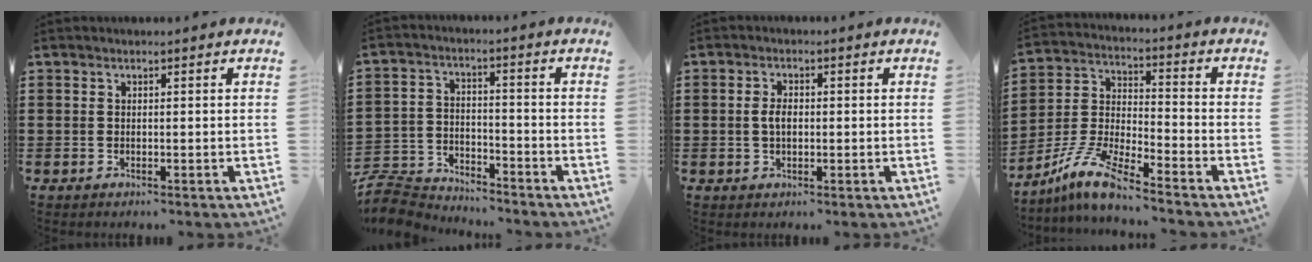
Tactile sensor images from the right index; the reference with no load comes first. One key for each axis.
{"total": 7.0, "fx": -6.8, "fy": 1.4, "fz": 0.6, "tx": -0.030, "ty": 0.011, "tz": -0.141}
{"total": 2.7, "fx": 0.0, "fy": 1.5, "fz": 2.2, "tx": -0.045, "ty": 0.006, "tz": -0.002}
{"total": 8.6, "fx": -7.5, "fy": 0.3, "fz": 4.3, "tx": -0.114, "ty": -0.008, "tz": -0.155}